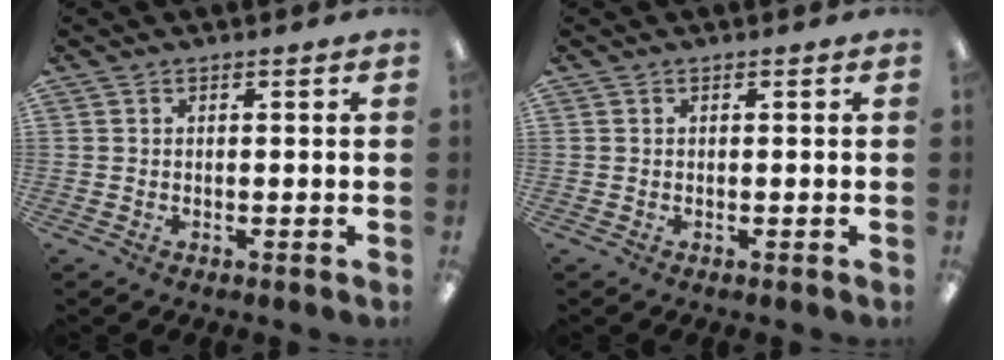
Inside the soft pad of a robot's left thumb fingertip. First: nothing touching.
{"total": 0.0}